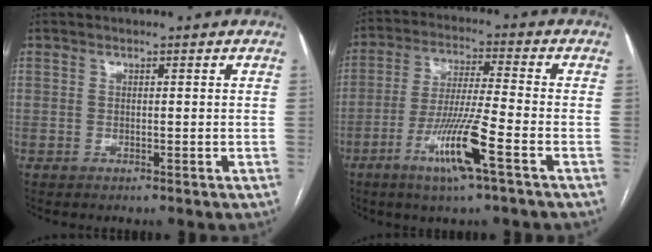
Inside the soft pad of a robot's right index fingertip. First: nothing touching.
{"total": 10.9, "force": [-5.1, -0.3, 9.6], "torque": [-0.188, -0.015, -0.098]}